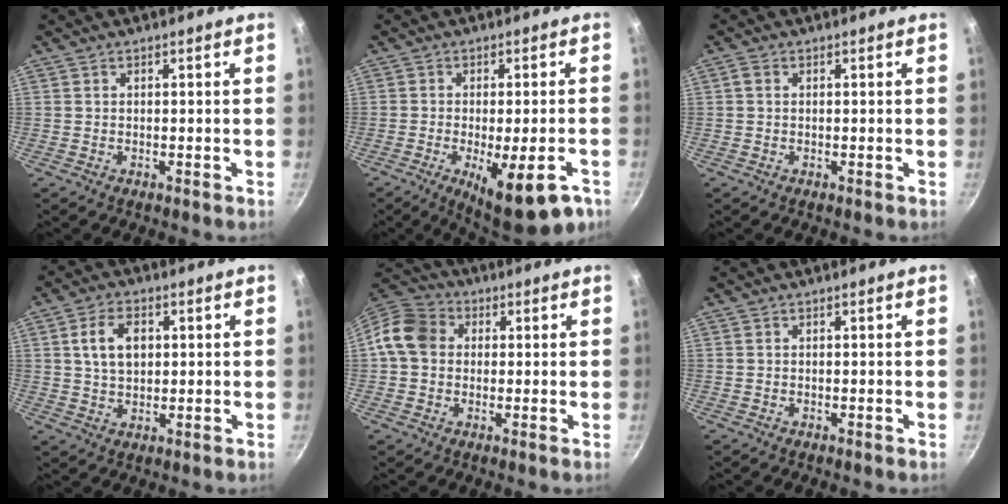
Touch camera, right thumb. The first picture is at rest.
{"total": 13.4, "force": [-6.2, 3.9, 11.2], "torque": [-0.137, -0.001, -0.080]}
{"total": 1.1, "force": [0.2, 0.7, 0.8], "torque": [-0.015, 0.003, 0.002]}
{"total": 7.6, "force": [1.7, 5.0, 5.6], "torque": [-0.084, 0.003, 0.029]}
{"total": 9.1, "force": [0.8, 7.7, 4.8], "torque": [-0.061, 0.020, -0.005]}
{"total": 0.0}